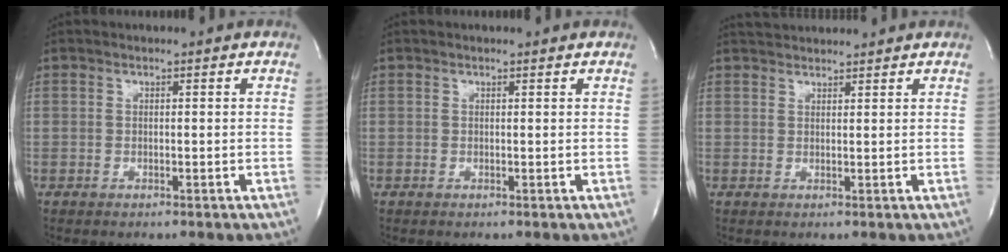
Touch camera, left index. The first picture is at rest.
{"total": 0.9, "force": [0.8, 0.2, 0.3], "torque": [-0.012, 0.007, 0.010]}
{"total": 5.1, "force": [4.9, 0.8, 0.9], "torque": [-0.017, 0.034, 0.074]}